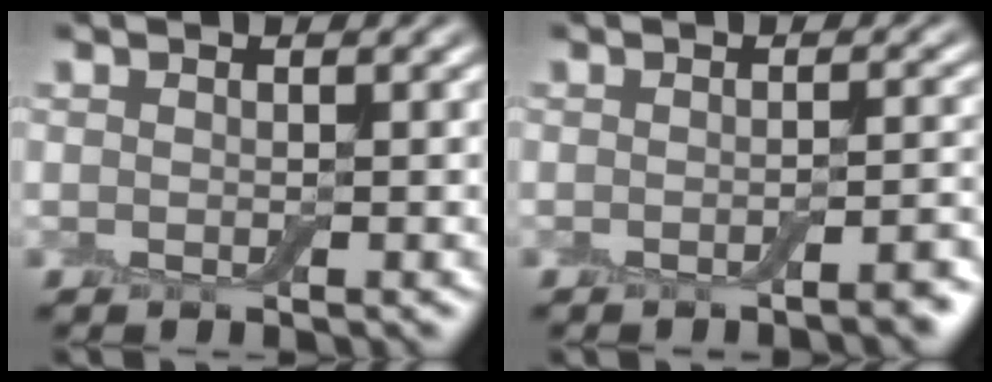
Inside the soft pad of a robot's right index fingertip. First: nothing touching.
{"total": 2.2, "force": [-1.3, 0.5, 1.7], "torque": [-0.019, 0.002, -0.024]}